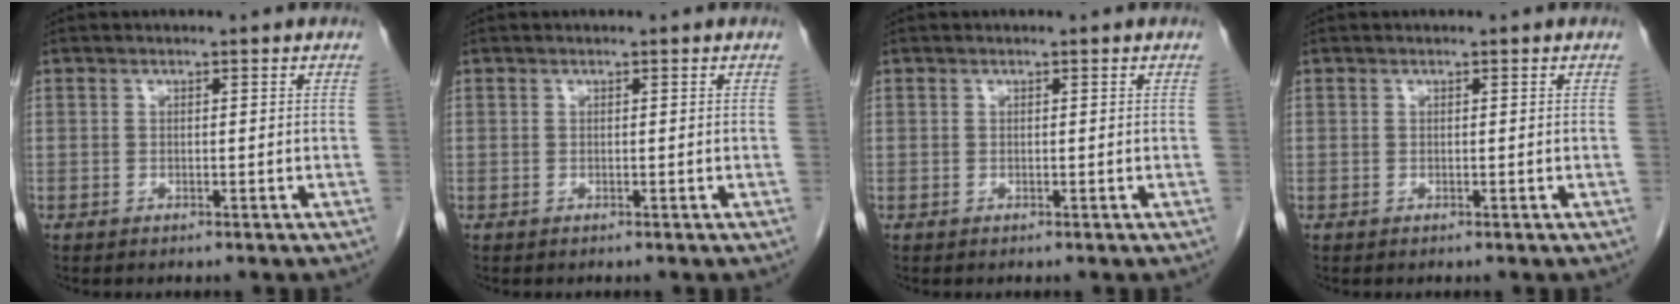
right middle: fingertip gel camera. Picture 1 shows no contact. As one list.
[{"total": 0.0}, {"total": 0.0}, {"total": 0.0}]